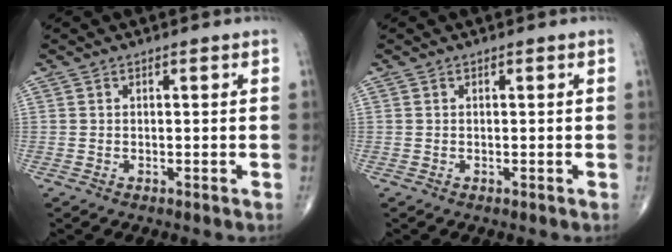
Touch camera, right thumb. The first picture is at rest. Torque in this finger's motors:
{"motor_torque": [0.00, 0.00, -0.03, 0.07, 0.02]}